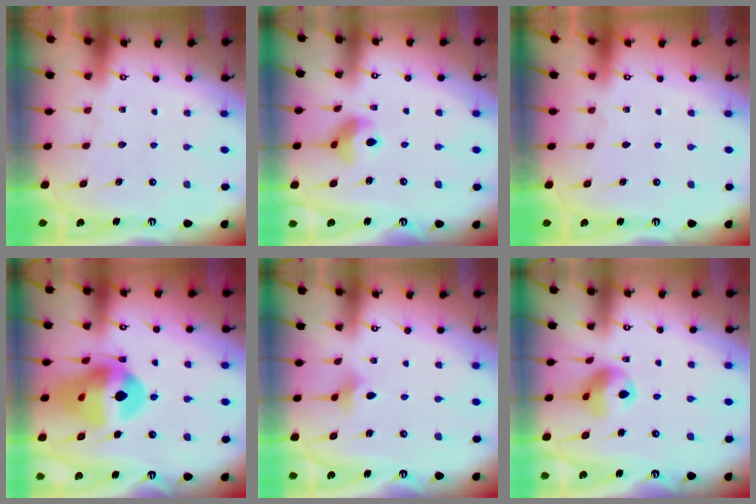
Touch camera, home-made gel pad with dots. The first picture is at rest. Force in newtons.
{"total": 7.8, "press": 7.8, "slide": 0.6}
{"total": 0.0}
{"total": 18.1, "press": 17.9, "slide": 2.5}
{"total": 2.8, "press": 2.7, "slide": 0.6}
{"total": 10.5, "press": 10.4, "slide": 1.5}